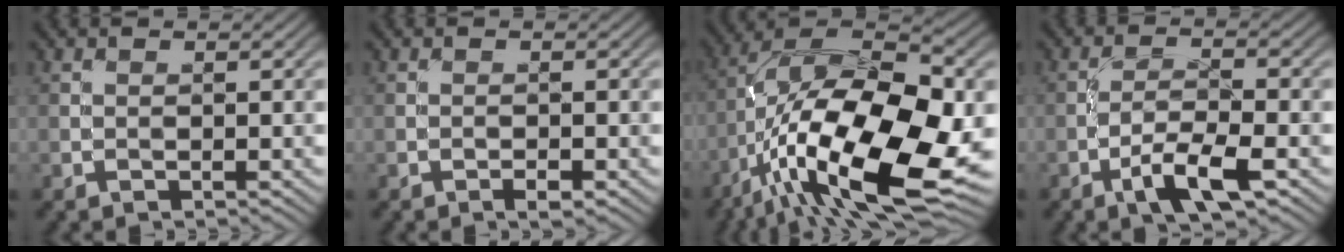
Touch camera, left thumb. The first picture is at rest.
{"total": 1.1, "force": [-0.7, 0.3, 0.8], "torque": [-0.012, 0.001, -0.012]}
{"total": 19.6, "force": [-6.7, 8.5, 16.4], "torque": [-0.304, -0.013, -0.116]}
{"total": 5.9, "force": [-3.1, 1.5, 4.8], "torque": [-0.097, 0.004, -0.060]}